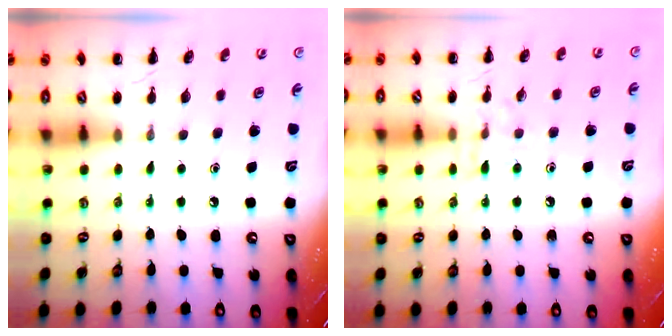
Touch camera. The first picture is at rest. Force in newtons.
{"total": 6.5, "press": 6.4, "slide": 1.2}